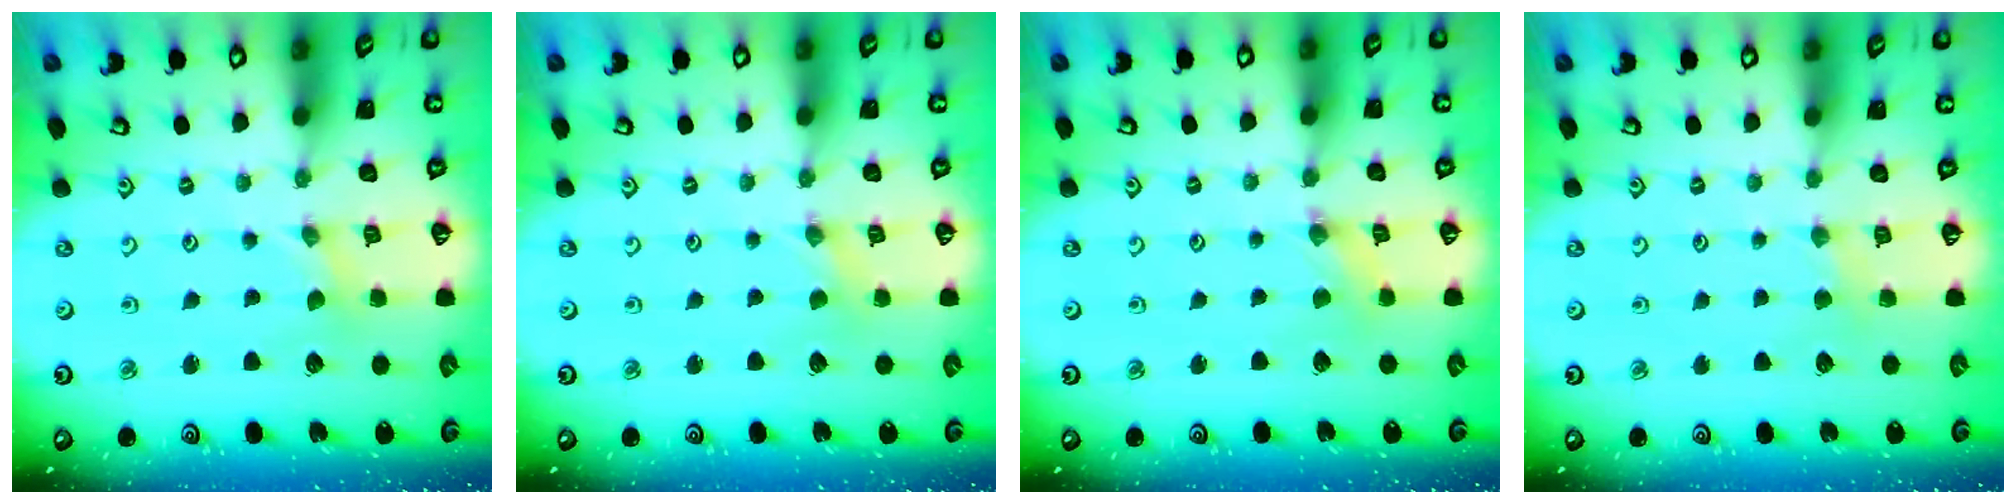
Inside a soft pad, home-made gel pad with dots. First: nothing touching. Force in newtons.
{"total": 0.8, "press": 0.8, "slide": 0.1}
{"total": 1.3, "press": 1.3, "slide": 0.2}
{"total": 2.4, "press": 2.4, "slide": 0.4}